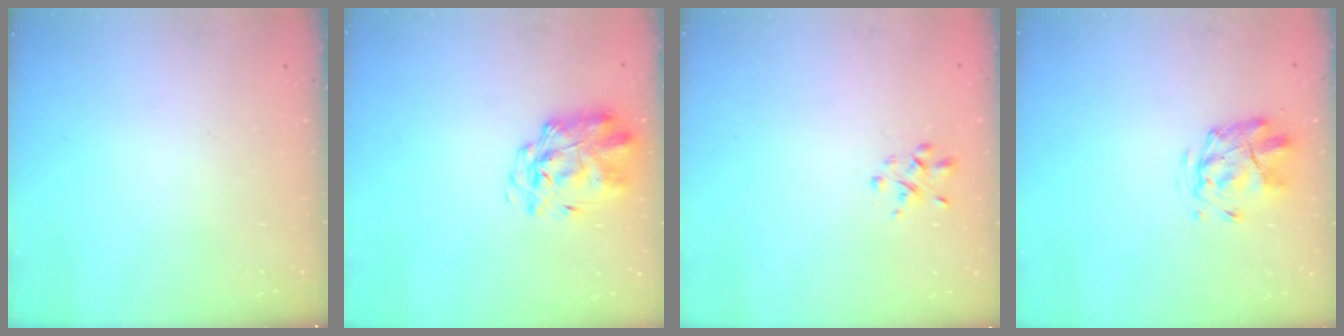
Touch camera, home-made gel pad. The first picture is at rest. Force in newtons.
{"total": 2.9, "press": 2.8, "slide": 0.8}
{"total": 1.8, "press": 1.8, "slide": 0.5}
{"total": 2.7, "press": 2.4, "slide": 1.2}